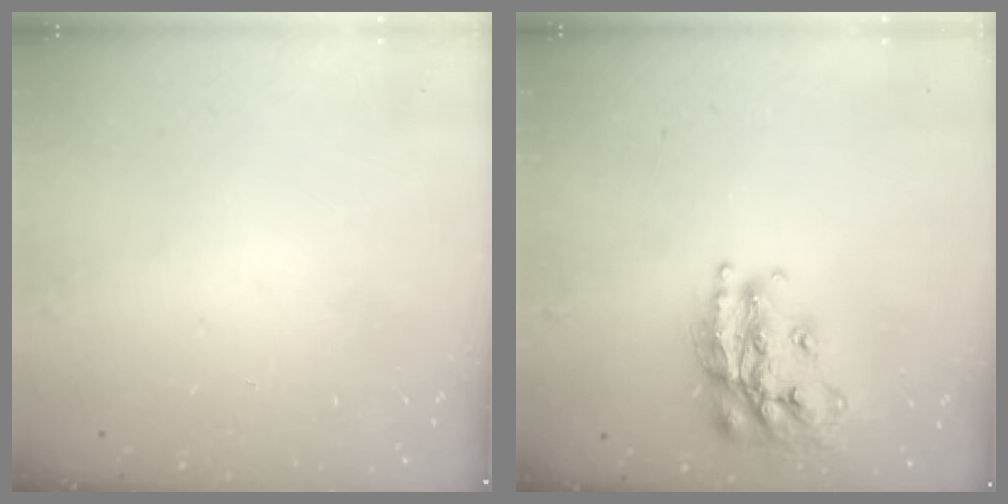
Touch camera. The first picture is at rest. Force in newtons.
{"total": 17.9, "press": 17.8, "slide": 1.3}